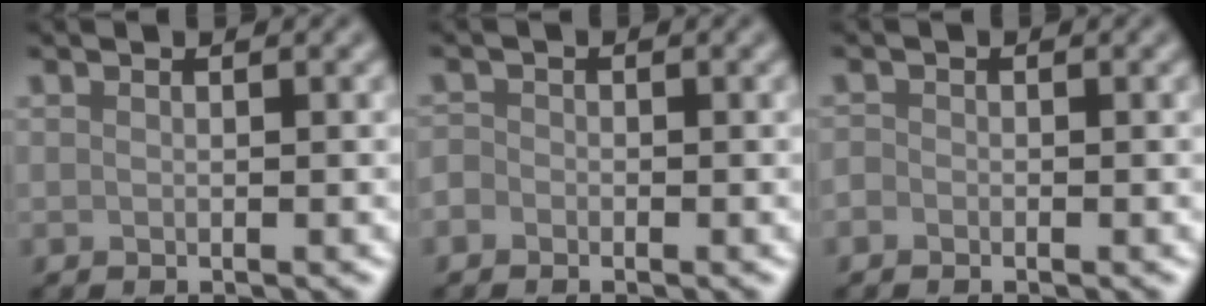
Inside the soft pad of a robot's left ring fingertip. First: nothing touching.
{"total": 1.0, "force": [-0.9, -0.1, -0.4], "torque": [-0.001, -0.001, -0.006]}
{"total": 0.8, "force": [-0.6, -0.3, -0.4], "torque": [-0.005, -0.003, -0.001]}